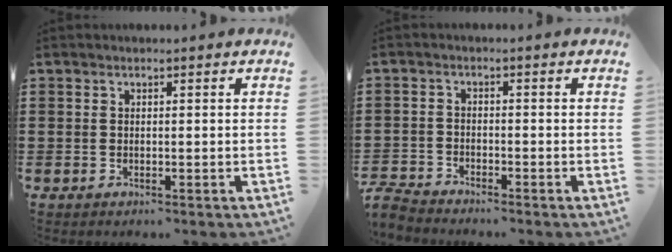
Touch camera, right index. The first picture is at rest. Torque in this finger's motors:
{"motor_torque": [-1.76, 0.38, -1.05, -0.21]}